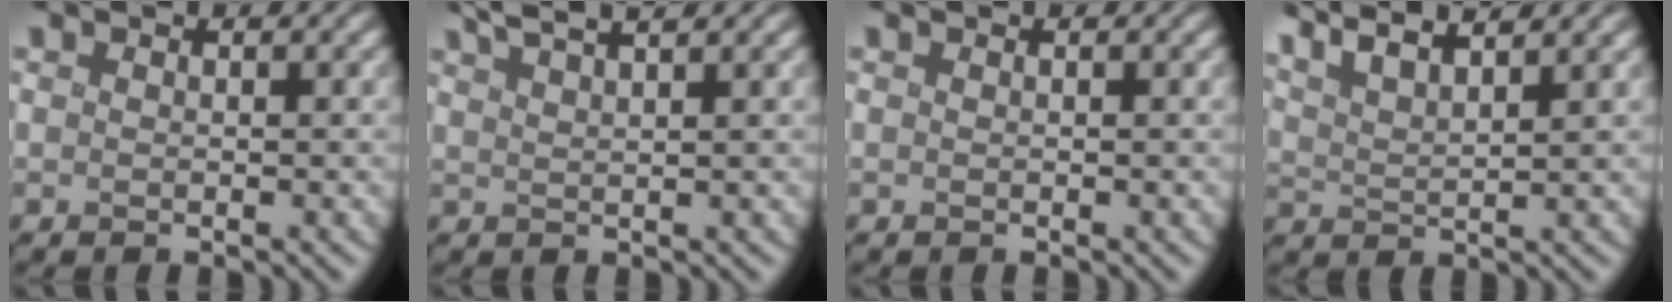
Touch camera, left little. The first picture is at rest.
{"total": 4.3, "force": [3.5, 0.5, 2.3], "torque": [-0.044, 0.021, 0.042]}
{"total": 0.0}
{"total": 7.6, "force": [5.7, 1.9, 4.6], "torque": [-0.105, 0.032, 0.069]}